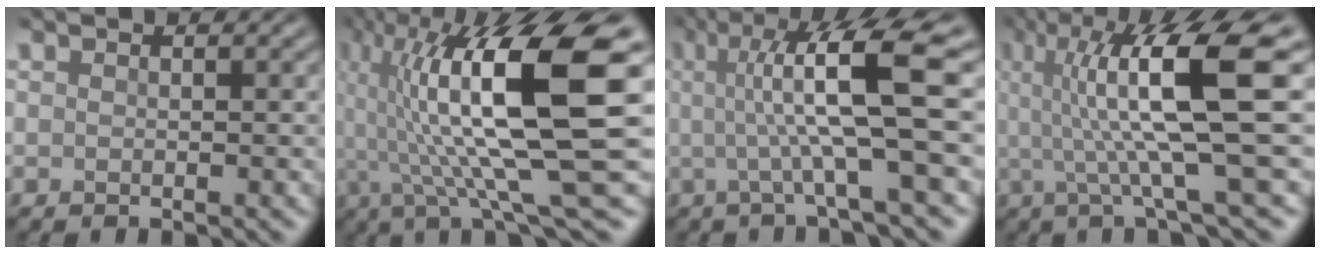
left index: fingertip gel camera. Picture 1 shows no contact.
{"total": 14.9, "force": [2.2, 3.4, 14.4], "torque": [-0.250, 0.012, 0.043]}
{"total": 9.1, "force": [1.1, 1.5, 8.9], "torque": [-0.126, 0.003, 0.017]}
{"total": 11.4, "force": [1.8, 2.2, 11.0], "torque": [-0.170, 0.004, 0.035]}